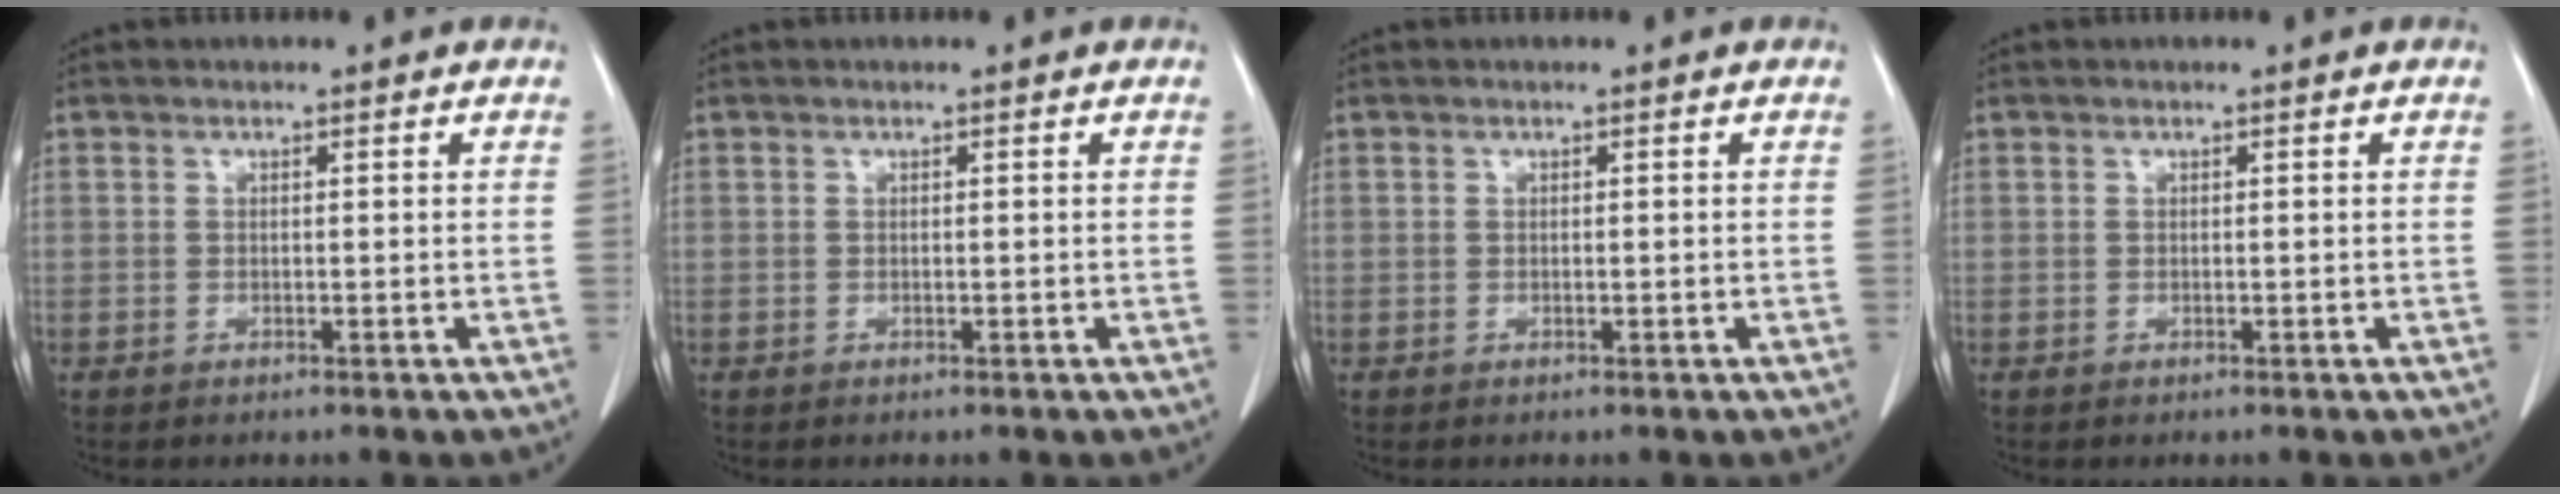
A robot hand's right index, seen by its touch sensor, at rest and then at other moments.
{"total": 0.0}
{"total": 0.0}
{"total": 0.0}